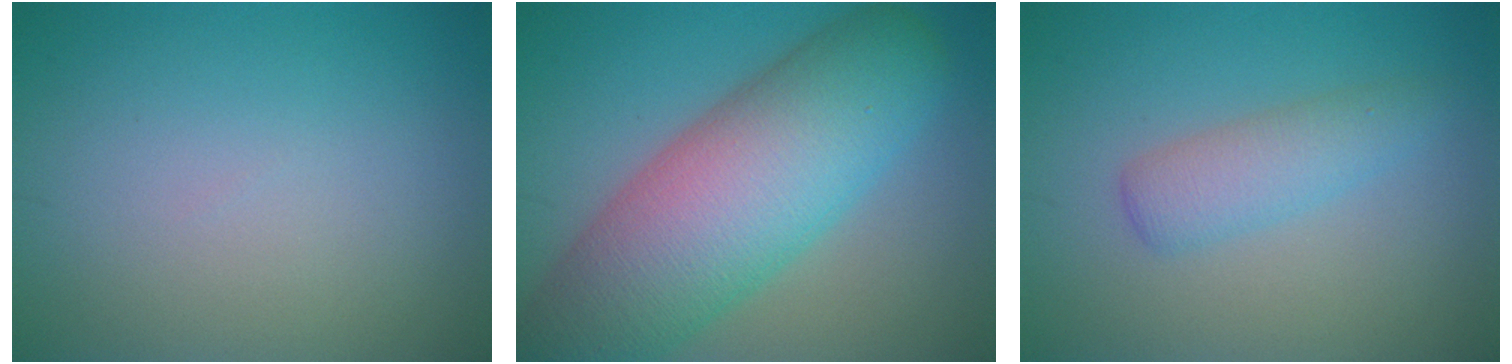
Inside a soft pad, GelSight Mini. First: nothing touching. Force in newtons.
{"total": 12.2, "press": 12.2, "slide": 0.4}
{"total": 2.8, "press": 2.8, "slide": 0.0}